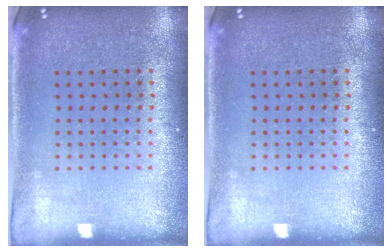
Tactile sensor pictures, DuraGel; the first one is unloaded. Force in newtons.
{"total": 0.0}